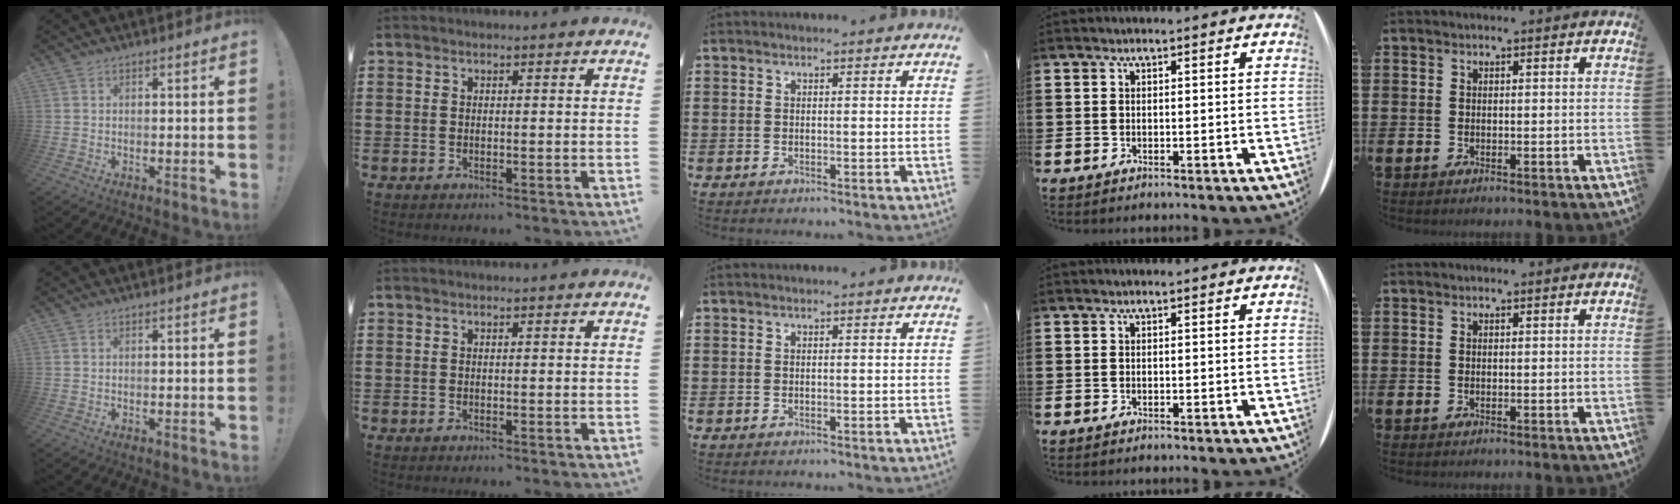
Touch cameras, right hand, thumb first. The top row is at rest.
{}